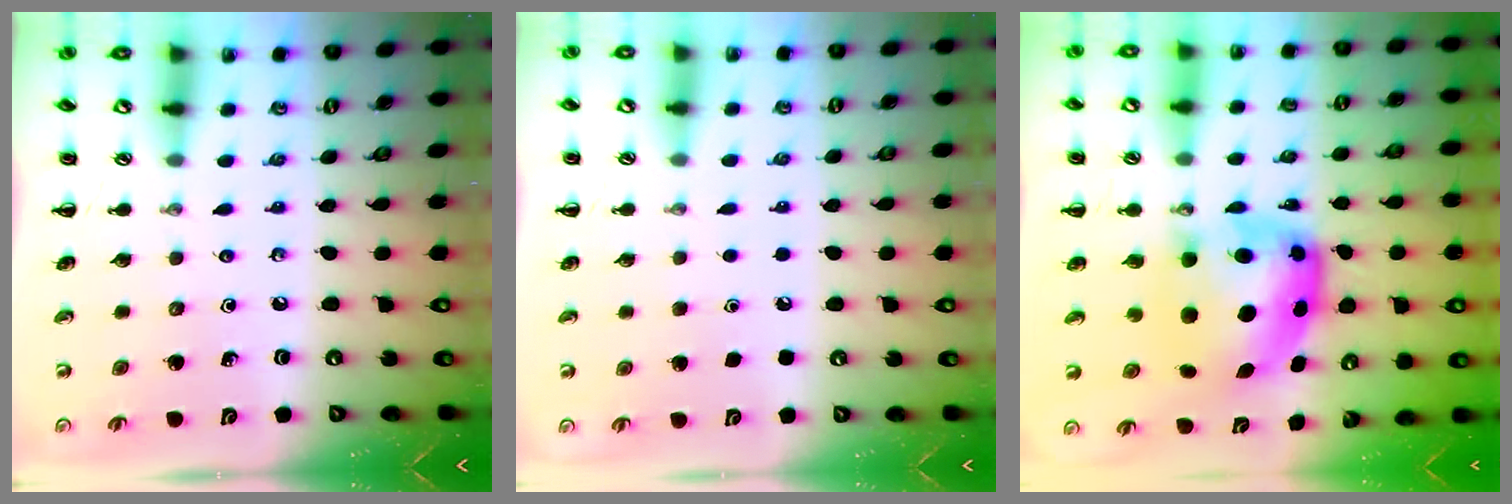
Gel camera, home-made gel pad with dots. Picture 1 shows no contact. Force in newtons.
{"total": 1.8, "press": 1.8, "slide": 0.1}
{"total": 8.5, "press": 8.3, "slide": 2.0}